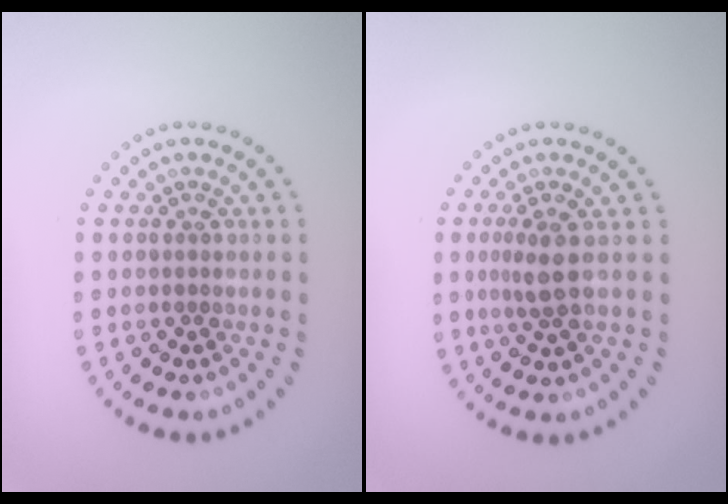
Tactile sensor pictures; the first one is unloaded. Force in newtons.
{"total": 2.3, "press": 2.0, "slide": 1.3}